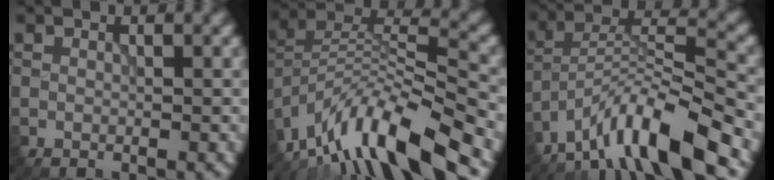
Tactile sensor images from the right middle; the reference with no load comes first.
{"total": 13.0, "force": [-9.6, 3.1, 8.3], "torque": [-0.149, 0.016, -0.175]}
{"total": 10.0, "force": [-7.4, 1.7, 6.6], "torque": [-0.099, 0.016, -0.138]}